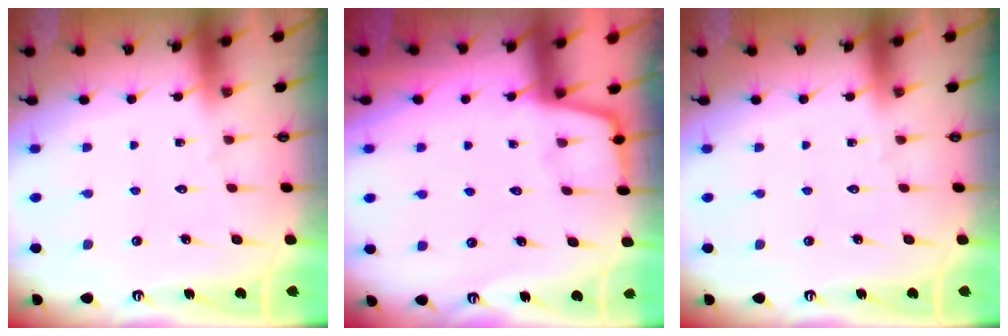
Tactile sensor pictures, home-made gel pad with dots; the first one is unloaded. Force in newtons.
{"total": 1.4, "press": 1.3, "slide": 0.3}
{"total": 0.0}